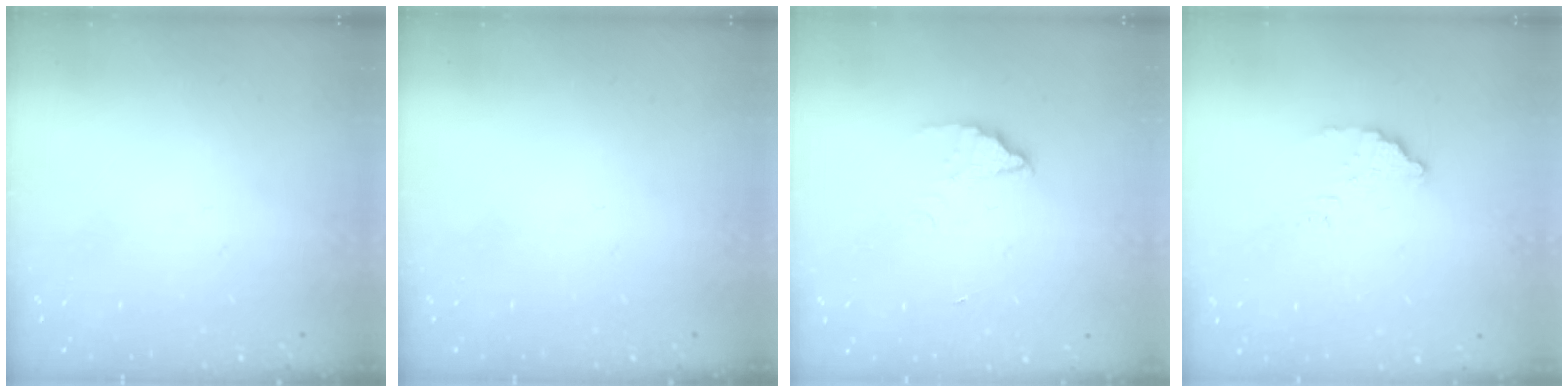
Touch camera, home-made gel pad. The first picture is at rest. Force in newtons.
{"total": 0.0}
{"total": 1.7, "press": 1.7, "slide": 0.1}
{"total": 3.4, "press": 3.4, "slide": 0.1}